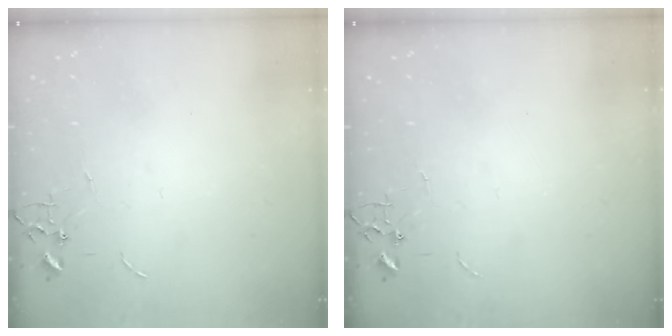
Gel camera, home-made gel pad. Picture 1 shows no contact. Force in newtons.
{"total": 0.0}